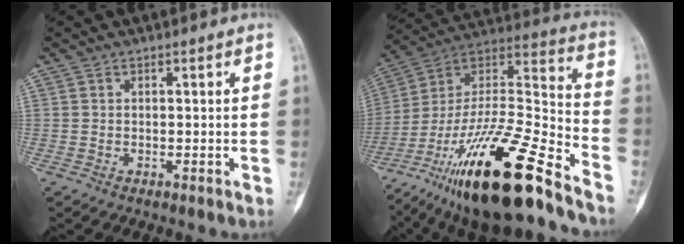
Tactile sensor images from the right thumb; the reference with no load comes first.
{"total": 28.7, "force": [-18.8, 6.1, 20.8], "torque": [-0.370, 0.057, -0.325]}